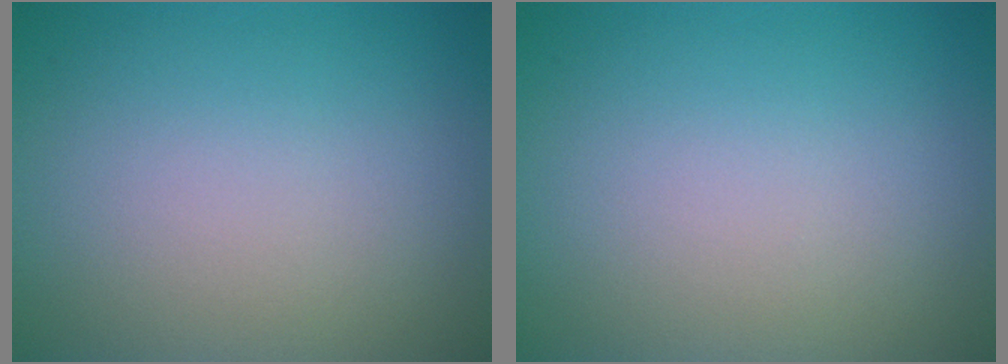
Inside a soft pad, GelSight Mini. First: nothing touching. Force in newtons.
{"total": 0.0}